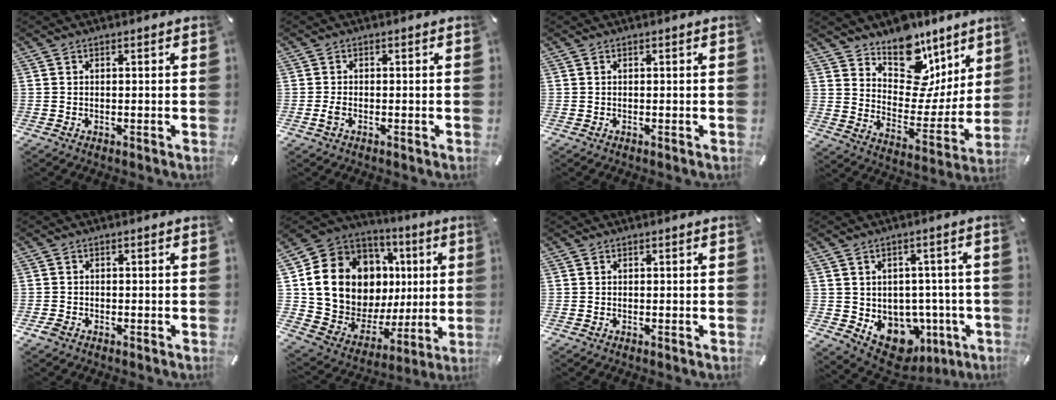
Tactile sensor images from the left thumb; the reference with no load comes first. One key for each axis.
{"total": 1.7, "fx": -0.7, "fy": 0.9, "fz": 1.3, "tx": -0.038, "ty": -0.004, "tz": -0.016}
{"total": 0.0}
{"total": 15.5, "fx": 10.8, "fy": 9.6, "fz": 5.6, "tx": -0.071, "ty": -0.108, "tz": 0.193}
{"total": 1.8, "fx": -0.9, "fy": 1.5, "fz": 0.5, "tx": -0.006, "ty": 0.005, "tz": -0.019}
{"total": 18.2, "fx": 5.5, "fy": 14.0, "fz": 10.2, "tx": -0.185, "ty": -0.056, "tz": 0.120}
{"total": 0.0}
{"total": 9.3, "fx": -3.5, "fy": 7.8, "fz": 3.7, "tx": -0.041, "ty": -0.002, "tz": -0.046}